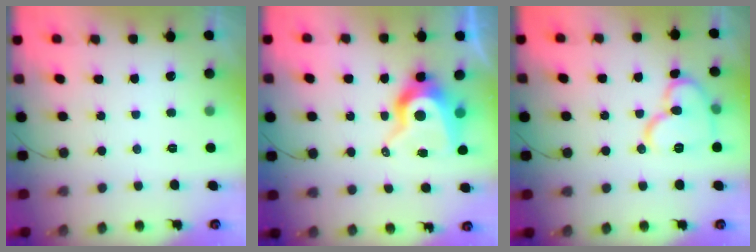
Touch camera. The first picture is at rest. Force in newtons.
{"total": 11.7, "press": 11.6, "slide": 1.1}
{"total": 12.8, "press": 12.8, "slide": 0.6}